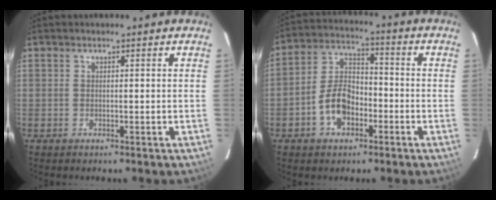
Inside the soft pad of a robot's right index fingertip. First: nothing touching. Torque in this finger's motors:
{"motor_torque": [1.62, -0.28, 0.28, 0.05]}